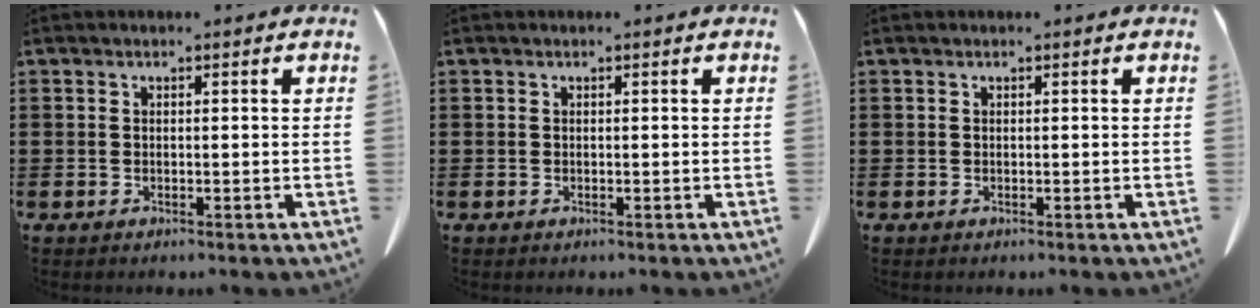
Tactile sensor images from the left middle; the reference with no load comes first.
{"total": 0.0}
{"total": 0.0}